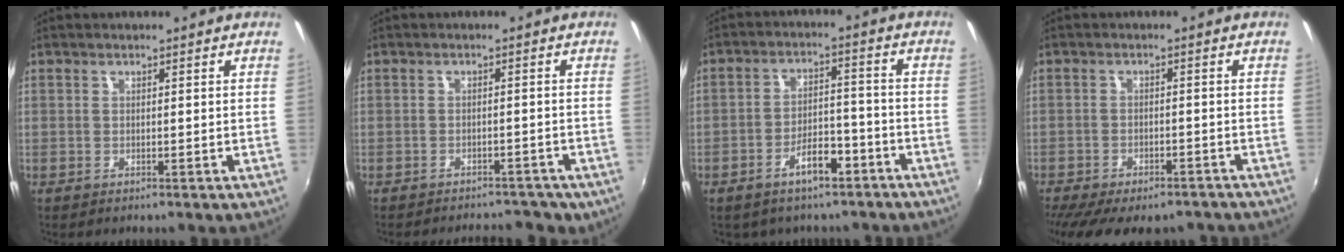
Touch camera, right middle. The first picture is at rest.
{"total": 10.9, "force": [-9.0, 4.7, 3.9], "torque": [-0.082, 0.000, -0.104]}
{"total": 7.3, "force": [-5.1, 3.8, 3.8], "torque": [-0.072, 0.023, -0.062]}
{"total": 14.0, "force": [-11.3, 4.9, 6.6], "torque": [-0.142, -0.036, -0.158]}